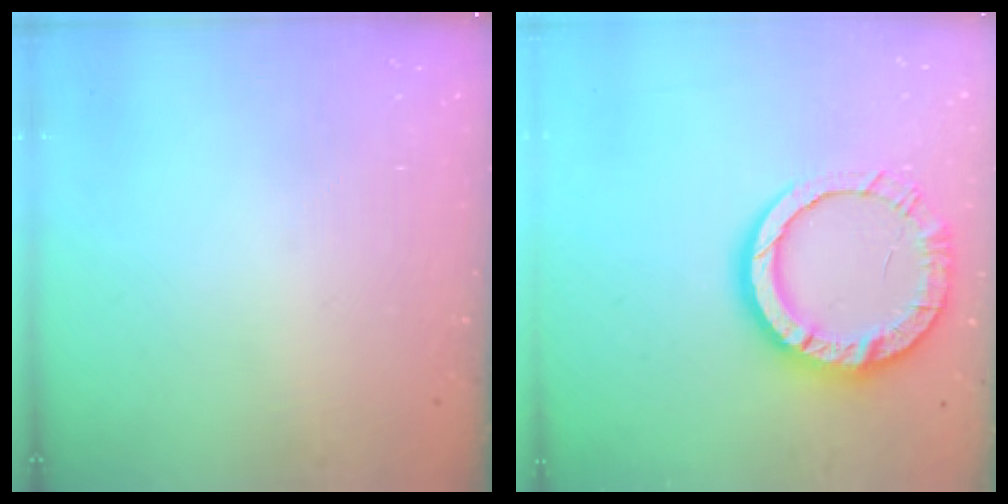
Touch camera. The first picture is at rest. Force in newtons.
{"total": 14.3, "press": 14.2, "slide": 1.7}